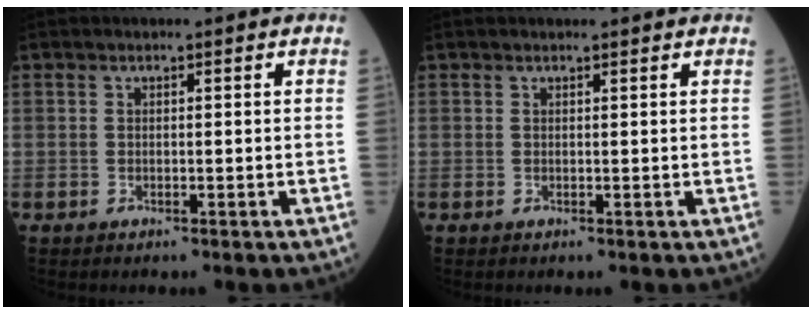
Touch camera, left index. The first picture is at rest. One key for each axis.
{"total": 1.7, "fx": 1.6, "fy": 0.2, "fz": 0.4, "tx": -0.008, "ty": 0.010, "tz": 0.019}